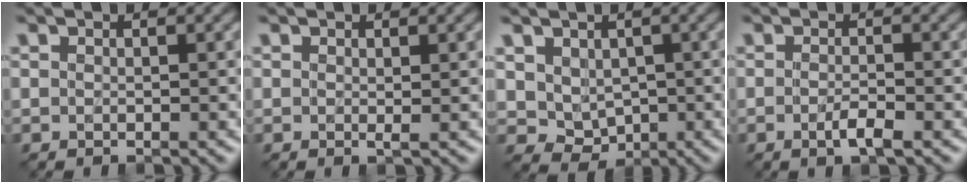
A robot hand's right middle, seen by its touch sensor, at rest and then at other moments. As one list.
[{"total": 0.5, "force": [0.4, 0.0, 0.4], "torque": [-0.007, 0.000, 0.006]}, {"total": 4.1, "force": [0.5, 3.4, 2.2], "torque": [-0.038, -0.005, 0.012]}, {"total": 1.9, "force": [-1.1, 0.4, 1.4], "torque": [-0.029, -0.001, -0.021]}]